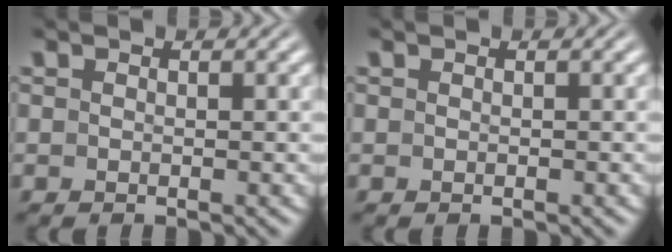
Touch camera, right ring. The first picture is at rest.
{"total": 0.0}